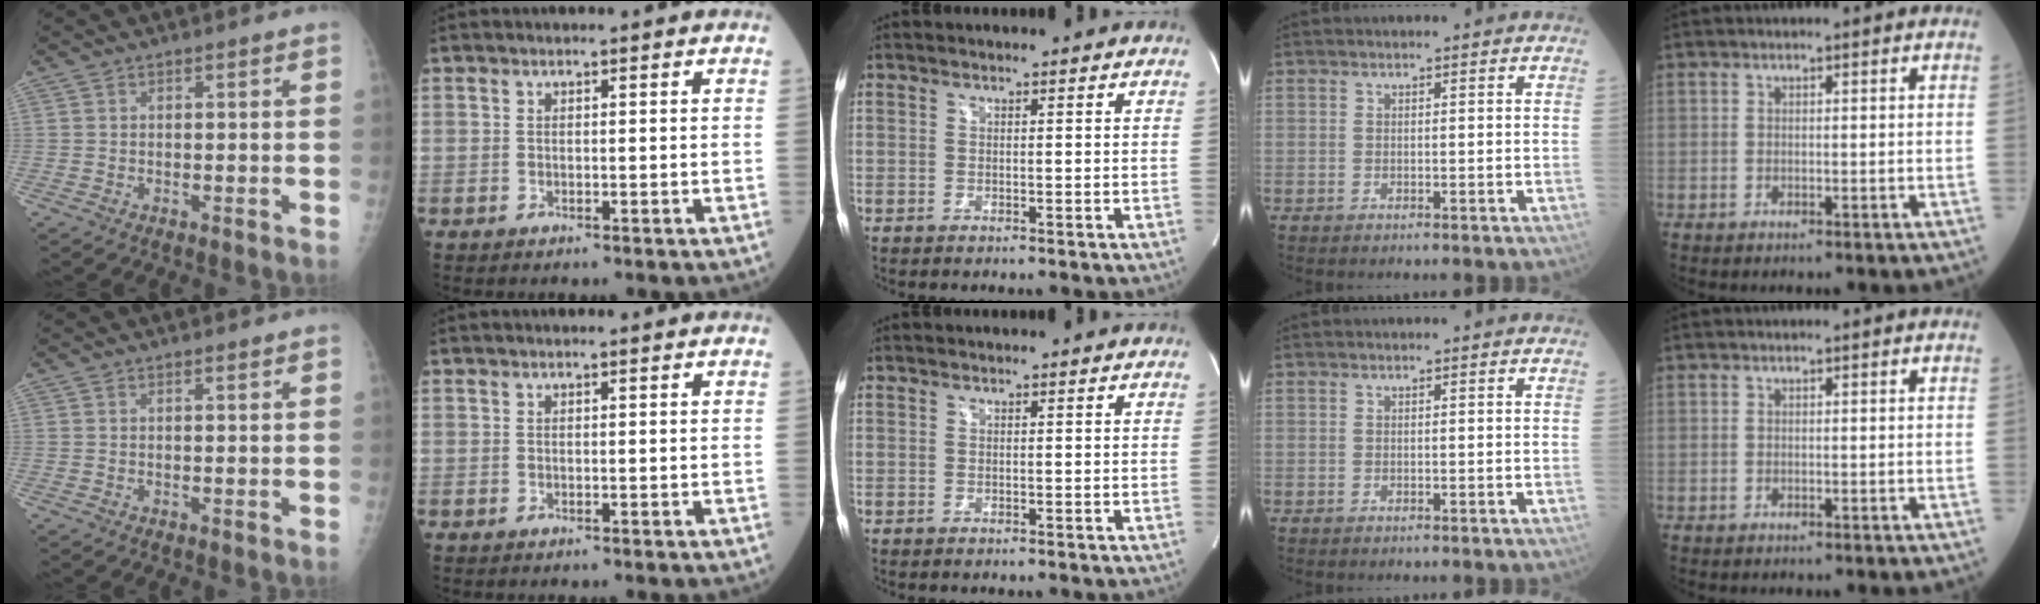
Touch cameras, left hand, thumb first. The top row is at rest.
{"thumb": {"total": 0.6, "force": [0.4, 0.1, 0.3], "torque": [-0.008, -0.002, 0.007]}}